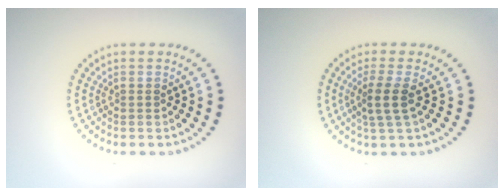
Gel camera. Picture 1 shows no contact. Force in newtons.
{"total": 2.4, "press": 1.9, "slide": 1.6}